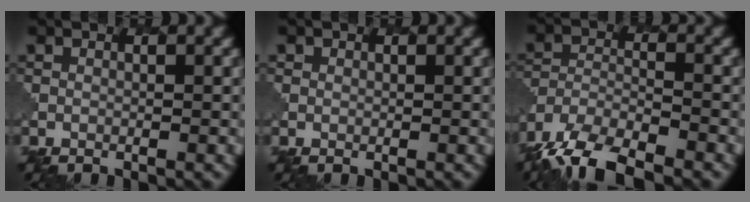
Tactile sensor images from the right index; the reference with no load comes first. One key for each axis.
{"total": 0.6, "fx": 0.2, "fy": 0.5, "fz": 0.0, "tx": -0.001, "ty": -0.002, "tz": 0.005}
{"total": 8.3, "fx": -6.8, "fy": 2.8, "fz": 3.9, "tx": -0.072, "ty": -0.020, "tz": -0.125}